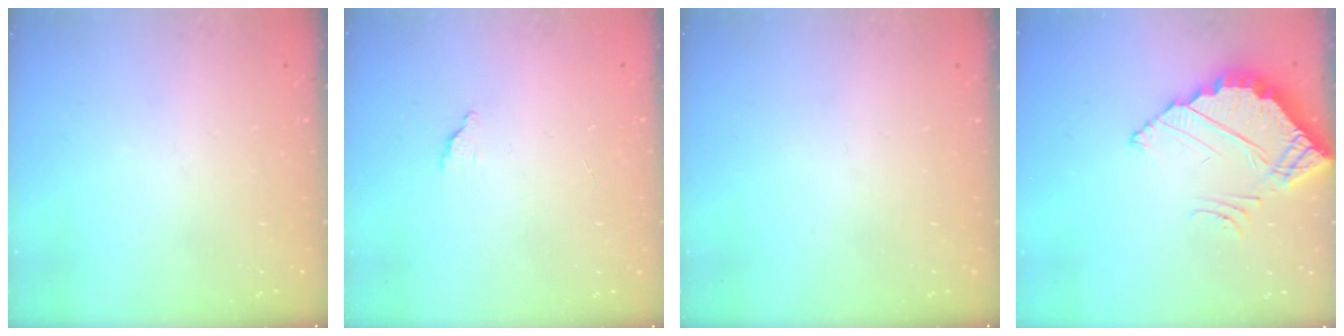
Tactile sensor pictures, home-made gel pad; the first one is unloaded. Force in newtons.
{"total": 1.4, "press": 1.4, "slide": 0.1}
{"total": 0.0}
{"total": 3.9, "press": 3.8, "slide": 0.2}